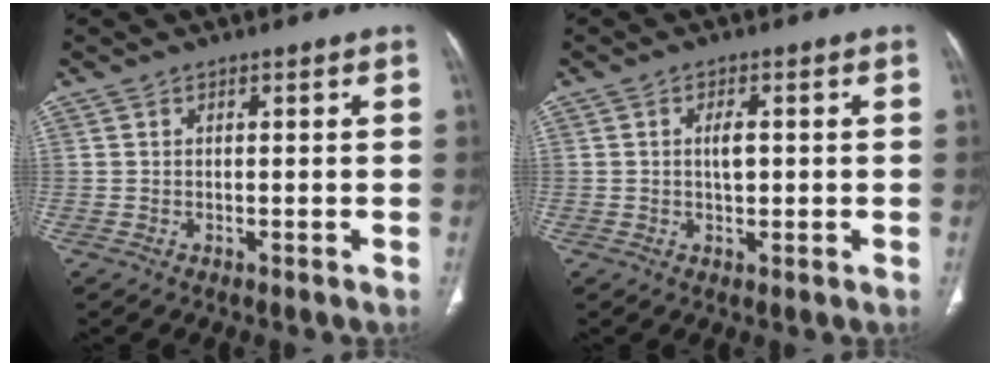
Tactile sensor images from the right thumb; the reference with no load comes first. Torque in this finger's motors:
{"motor_torque": [2.11, 2.89, 1.23, -0.45, 0.58]}